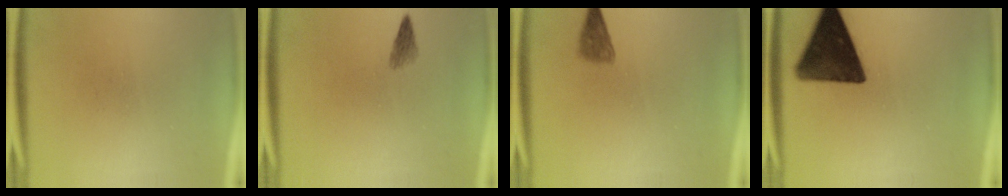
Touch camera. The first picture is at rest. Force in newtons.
{"total": 1.5}
{"total": 2.1}
{"total": 14.9}